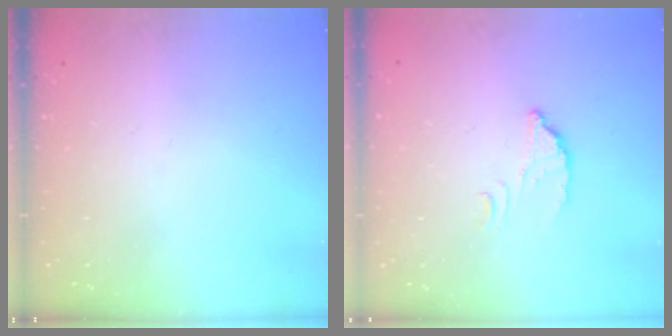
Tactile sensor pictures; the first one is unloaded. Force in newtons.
{"total": 3.1, "press": 3.1, "slide": 0.4}